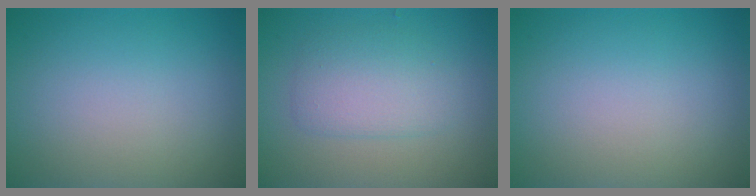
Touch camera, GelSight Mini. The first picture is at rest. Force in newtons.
{"total": 3.4, "press": 3.4, "slide": 0.0}
{"total": 0.0}